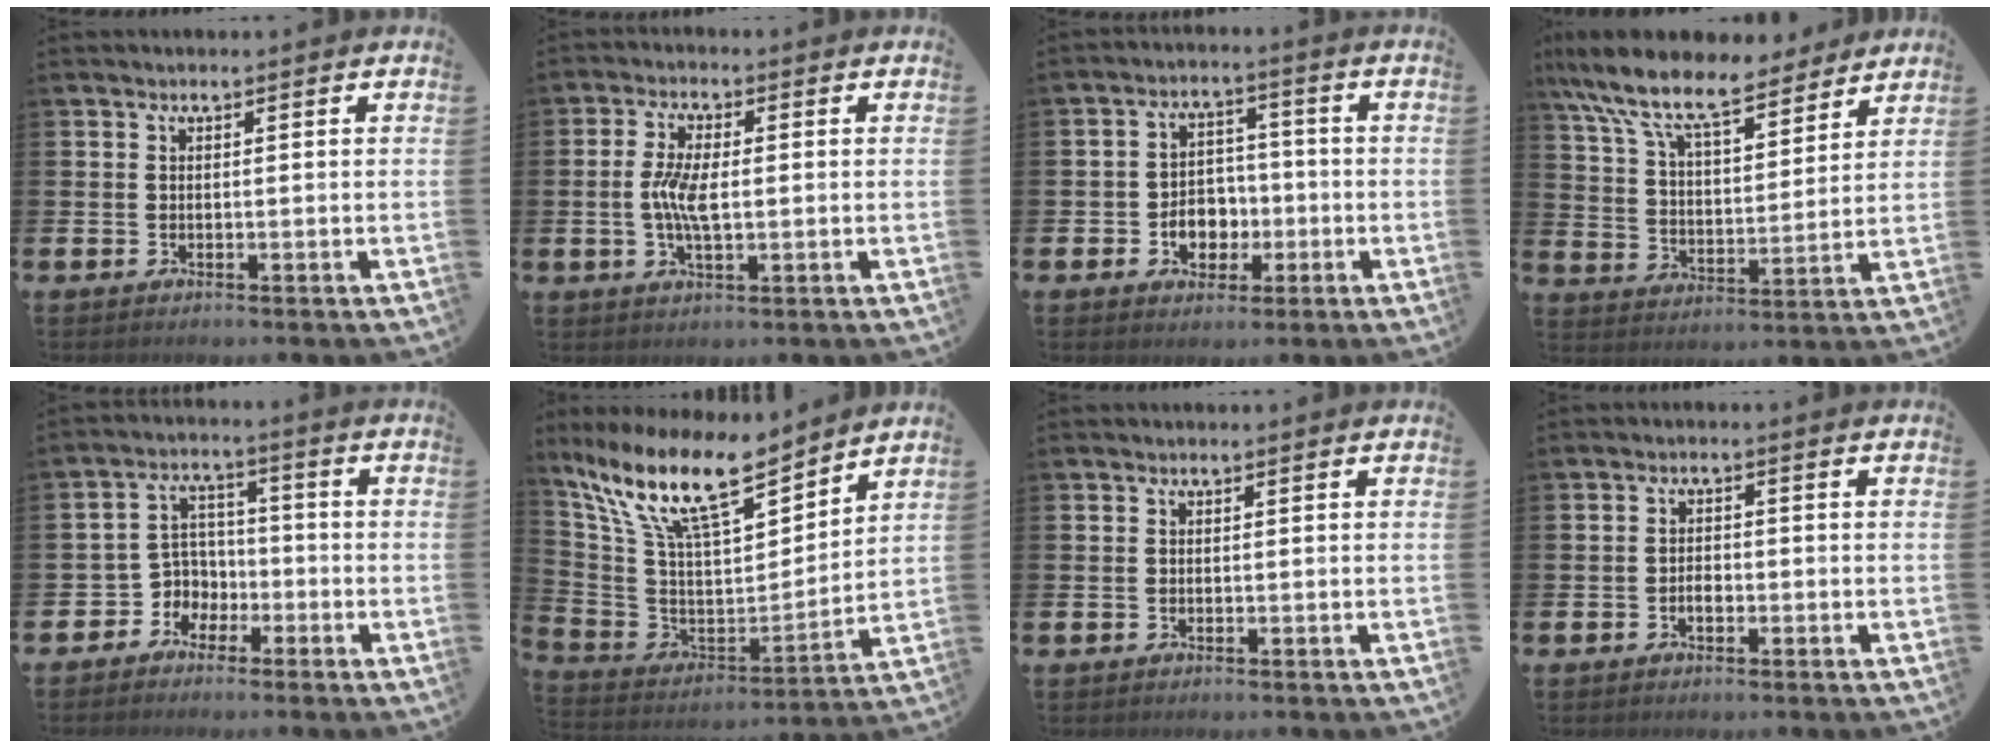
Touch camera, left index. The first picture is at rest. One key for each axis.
{"total": 5.4, "fx": 0.0, "fy": 2.2, "fz": 4.9, "tx": -0.091, "ty": 0.000, "tz": -0.005}
{"total": 4.8, "fx": -1.4, "fy": 4.1, "fz": 2.2, "tx": -0.033, "ty": 0.003, "tz": -0.033}
{"total": 10.9, "fx": 9.1, "fy": 3.4, "fz": 4.9, "tx": -0.129, "ty": -0.053, "tz": 0.159}
{"total": 4.3, "fx": -2.0, "fy": 3.9, "fz": 0.2, "tx": -0.022, "ty": -0.005, "tz": -0.045}
{"total": 13.9, "fx": 11.2, "fy": 3.8, "fz": 7.3, "tx": -0.179, "ty": -0.066, "tz": 0.199}
{"total": 0.0}
{"total": 1.7, "fx": -0.7, "fy": 1.0, "fz": 1.2, "tx": -0.007, "ty": -0.003, "tz": -0.019}